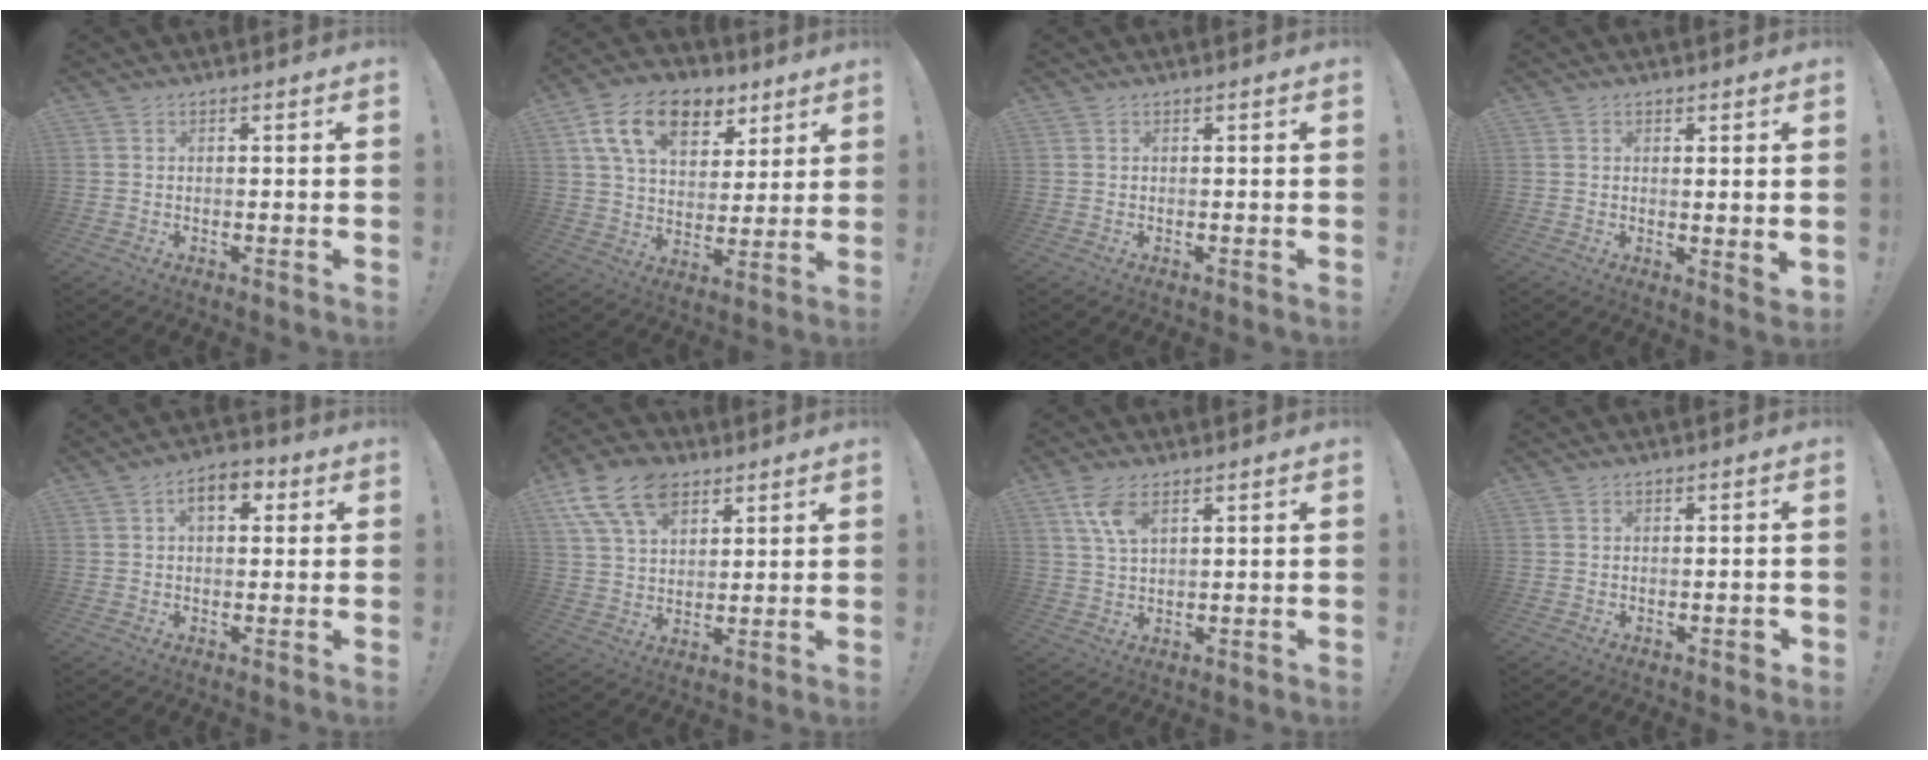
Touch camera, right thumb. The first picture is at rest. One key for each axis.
{"total": 17.3, "fx": 9.0, "fy": 10.8, "fz": 10.2, "tx": -0.169, "ty": -0.034, "tz": 0.164}
{"total": 0.0}
{"total": 2.7, "fx": 1.6, "fy": 0.6, "fz": 2.1, "tx": -0.020, "ty": -0.010, "tz": 0.026}
{"total": 7.3, "fx": 2.3, "fy": 4.3, "fz": 5.5, "tx": -0.070, "ty": 0.001, "tz": 0.037}
{"total": 14.9, "fx": 8.1, "fy": 9.6, "fz": 8.1, "tx": -0.145, "ty": -0.033, "tz": 0.151}
{"total": 7.0, "fx": 3.7, "fy": 3.0, "fz": 5.1, "tx": -0.095, "ty": -0.015, "tz": 0.065}
{"total": 1.9, "fx": -1.0, "fy": 0.4, "fz": 1.6, "tx": -0.025, "ty": 0.006, "tz": -0.015}